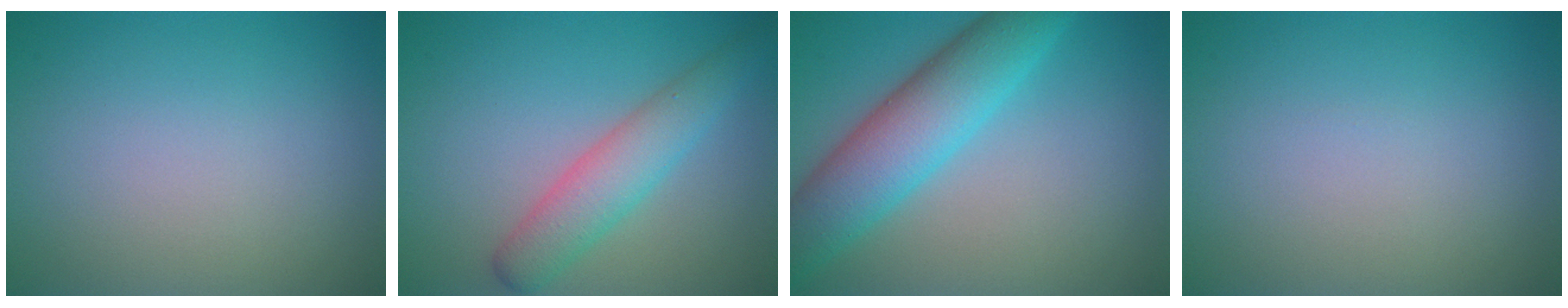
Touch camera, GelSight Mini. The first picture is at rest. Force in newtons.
{"total": 4.0, "press": 4.0, "slide": 0.4}
{"total": 7.3, "press": 7.3, "slide": 0.2}
{"total": 0.0}